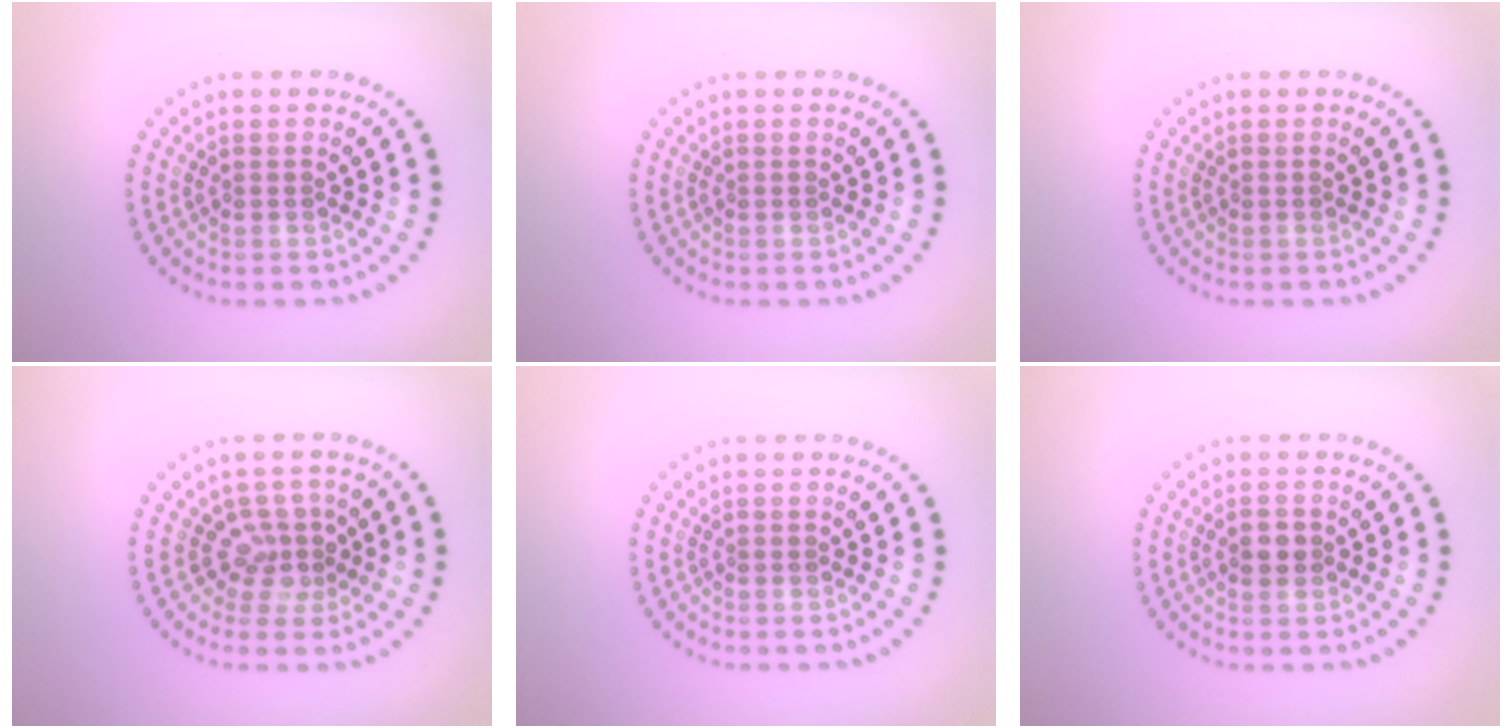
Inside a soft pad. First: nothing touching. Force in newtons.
{"total": 0.0}
{"total": 0.0}
{"total": 2.8, "press": 2.0, "slide": 1.9}
{"total": 0.0}
{"total": 2.2, "press": 2.2, "slide": 0.0}